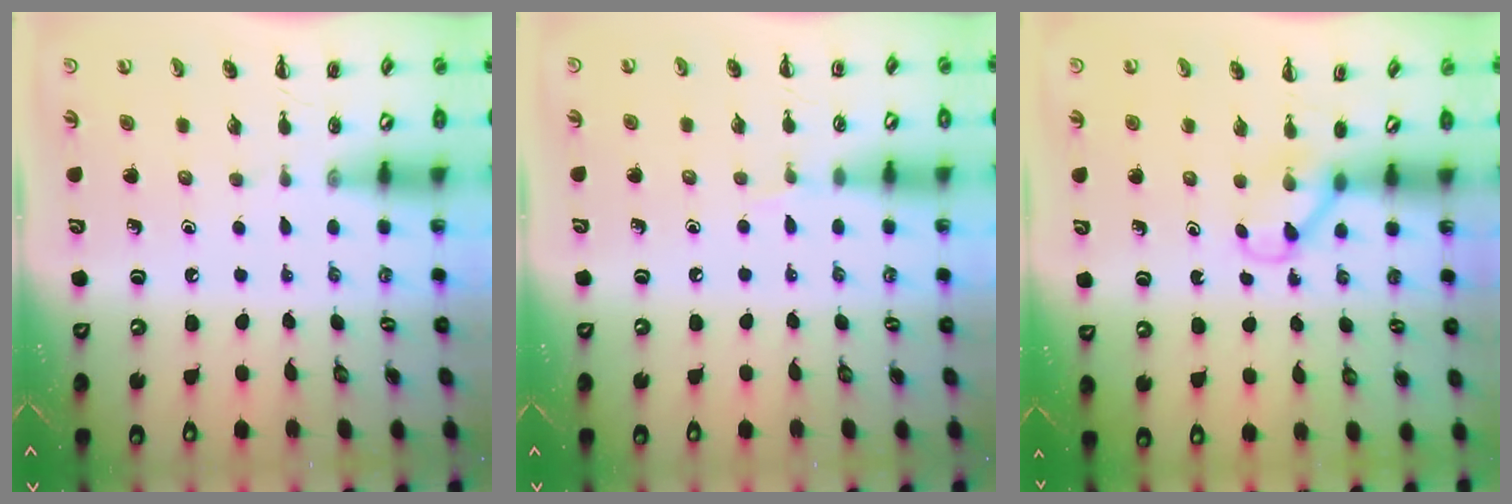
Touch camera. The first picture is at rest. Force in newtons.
{"total": 4.0, "press": 3.7, "slide": 1.3}
{"total": 3.5, "press": 3.3, "slide": 1.0}